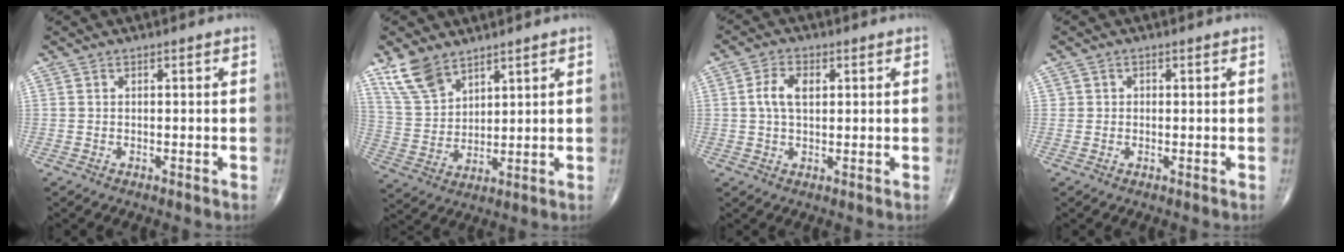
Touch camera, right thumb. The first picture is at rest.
{"total": 8.9, "force": [6.5, 4.5, 4.1], "torque": [-0.072, -0.026, 0.141]}
{"total": 5.1, "force": [1.0, 2.9, 4.1], "torque": [-0.083, 0.007, 0.018]}
{"total": 0.9, "force": [0.0, 0.9, 0.1], "torque": [0.006, 0.004, -0.002]}